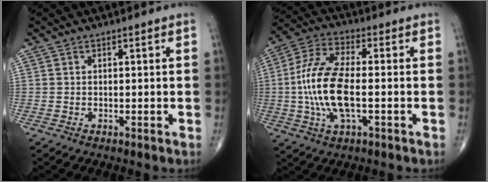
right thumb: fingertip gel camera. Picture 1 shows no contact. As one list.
[{"total": 14.1, "force": [-1.5, 5.5, 12.8], "torque": [-0.280, 0.018, -0.032]}]